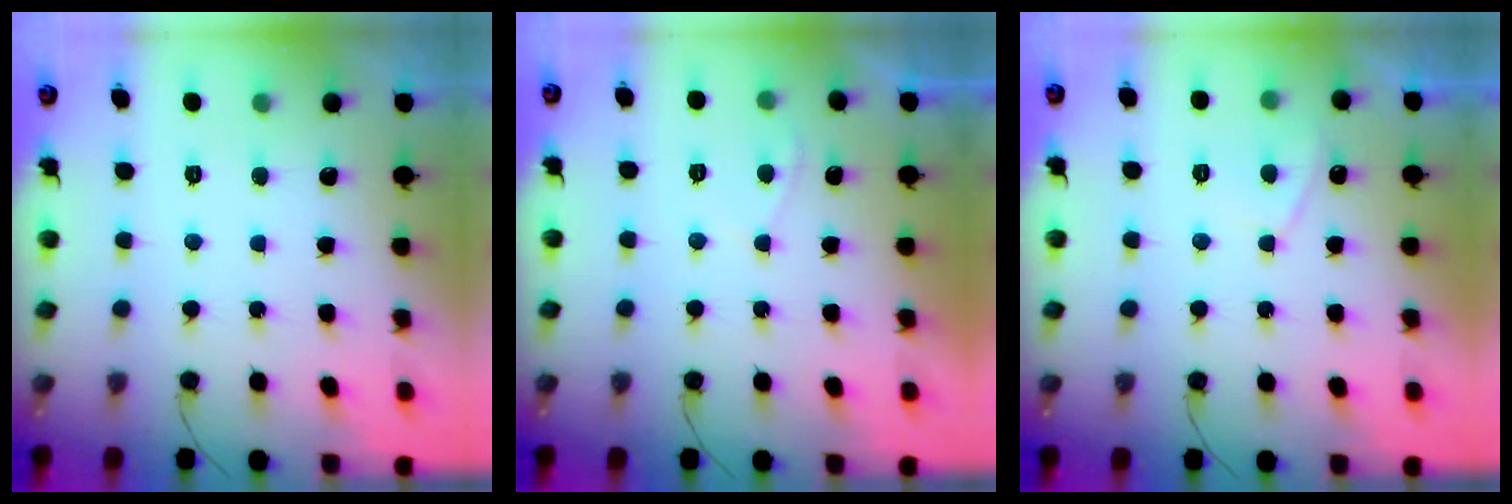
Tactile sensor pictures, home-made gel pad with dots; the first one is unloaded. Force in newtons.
{"total": 1.2, "press": 1.0, "slide": 0.6}
{"total": 2.9, "press": 2.9, "slide": 0.5}